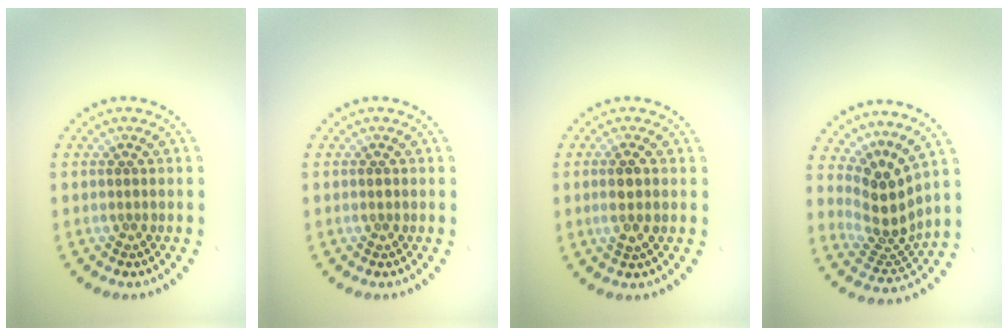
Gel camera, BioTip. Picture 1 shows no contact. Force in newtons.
{"total": 0.6, "press": 0.6, "slide": 0.0}
{"total": 2.1, "press": 1.9, "slide": 0.9}
{"total": 3.8, "press": 2.7, "slide": 2.7}